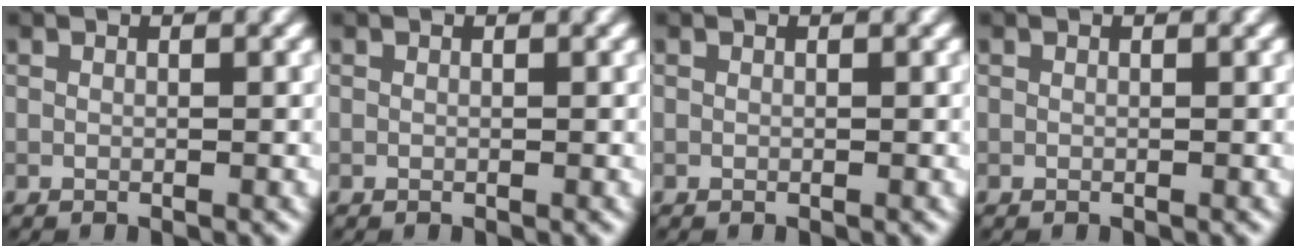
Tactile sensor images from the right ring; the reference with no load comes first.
{"total": 0.0}
{"total": 0.0}
{"total": 0.0}